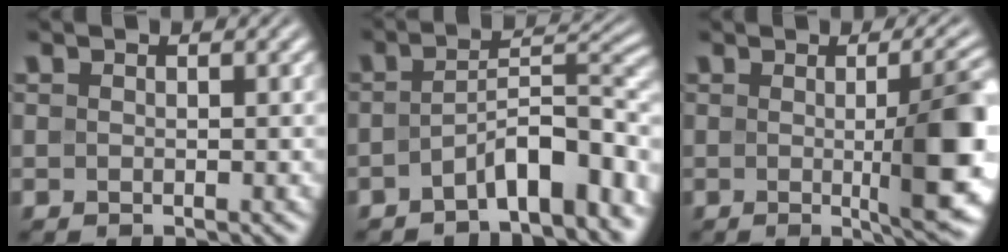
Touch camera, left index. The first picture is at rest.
{"total": 7.1, "force": [-3.8, 2.6, 5.4], "torque": [-0.072, 0.011, -0.066]}
{"total": 8.9, "force": [-0.6, 2.0, 8.7], "torque": [-0.102, -0.008, -0.004]}